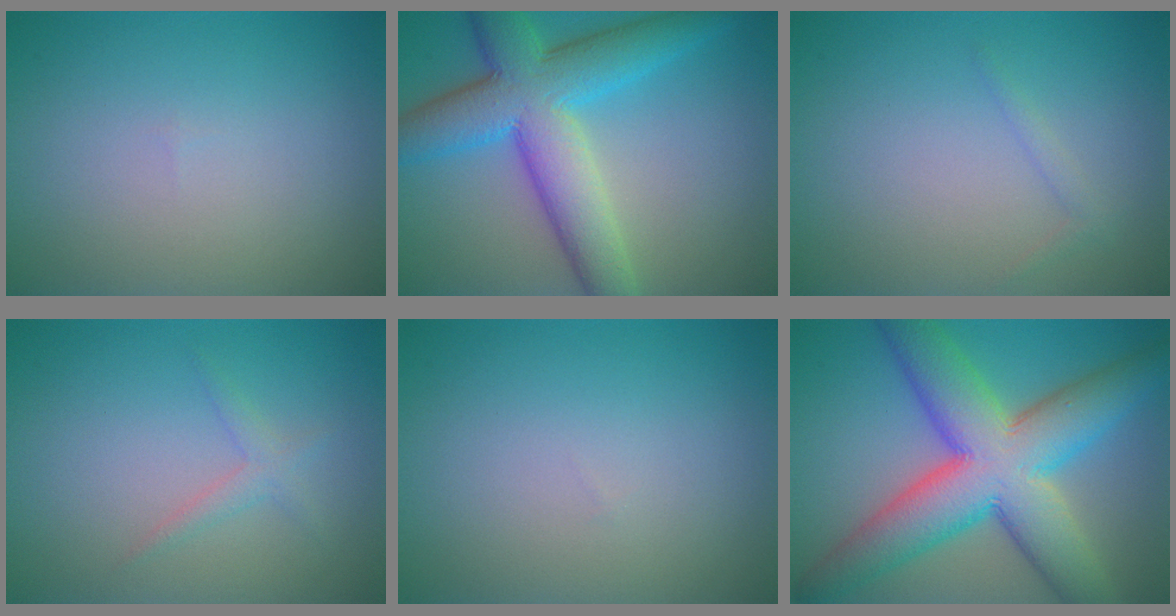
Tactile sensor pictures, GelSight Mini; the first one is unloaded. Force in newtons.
{"total": 9.5, "press": 9.5, "slide": 0.2}
{"total": 0.8, "press": 0.8, "slide": 0.1}
{"total": 1.3, "press": 1.3, "slide": 0.2}
{"total": 0.0}
{"total": 12.2, "press": 12.2, "slide": 0.3}